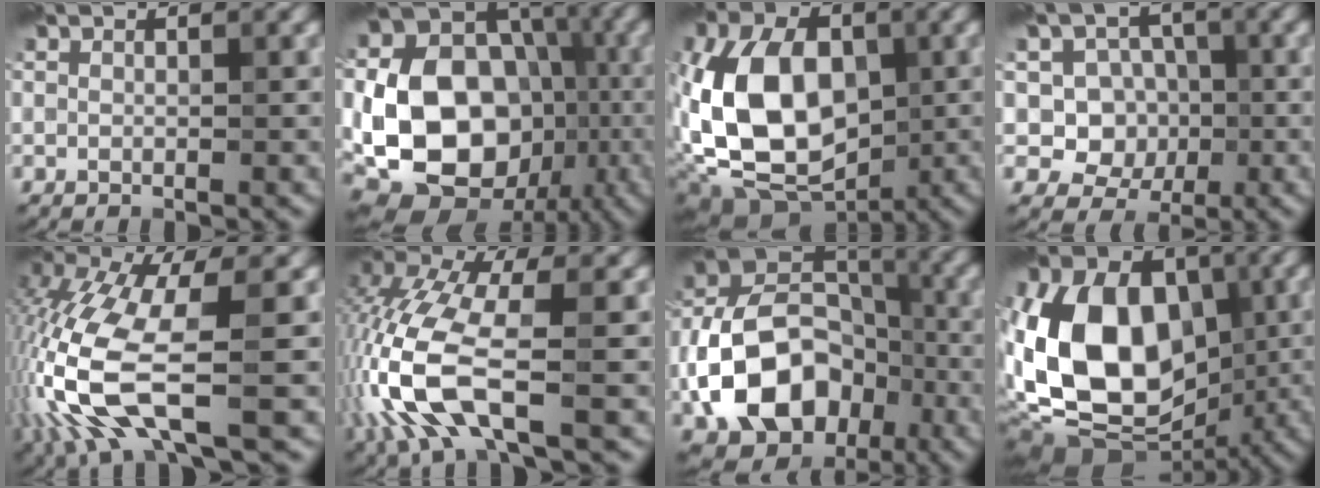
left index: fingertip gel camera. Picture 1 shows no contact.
{"total": 17.1, "force": [-2.8, 13.5, 10.1], "torque": [-0.178, -0.017, -0.049]}
{"total": 12.7, "force": [-1.7, 8.2, 9.5], "torque": [-0.190, -0.002, -0.039]}
{"total": 5.3, "force": [-0.1, 4.9, 2.1], "torque": [-0.021, 0.008, -0.023]}
{"total": 11.2, "force": [-3.3, 3.3, 10.2], "torque": [-0.255, -0.011, -0.068]}
{"total": 9.6, "force": [-3.1, 3.3, 8.5], "torque": [-0.213, 0.005, -0.071]}
{"total": 12.6, "force": [-4.4, 9.0, 7.6], "torque": [-0.141, 0.000, -0.084]}
{"total": 16.6, "force": [-1.7, 11.6, 11.8], "torque": [-0.221, 0.015, -0.038]}